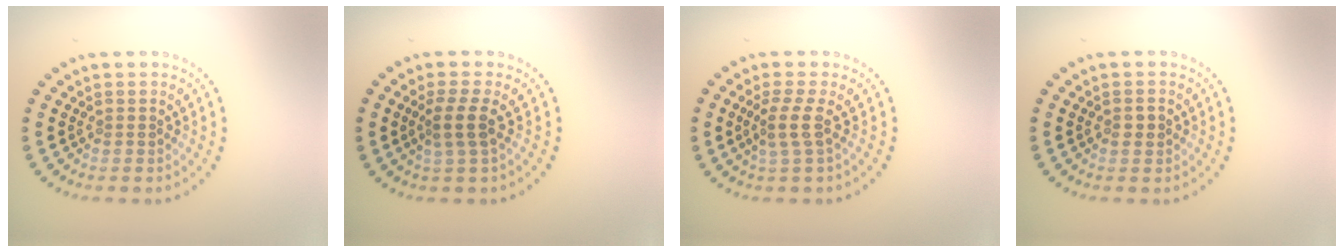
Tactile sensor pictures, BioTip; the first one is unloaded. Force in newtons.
{"total": 2.3, "press": 1.8, "slide": 1.3}
{"total": 2.2, "press": 1.7, "slide": 1.3}
{"total": 1.0, "press": 1.0, "slide": 0.2}